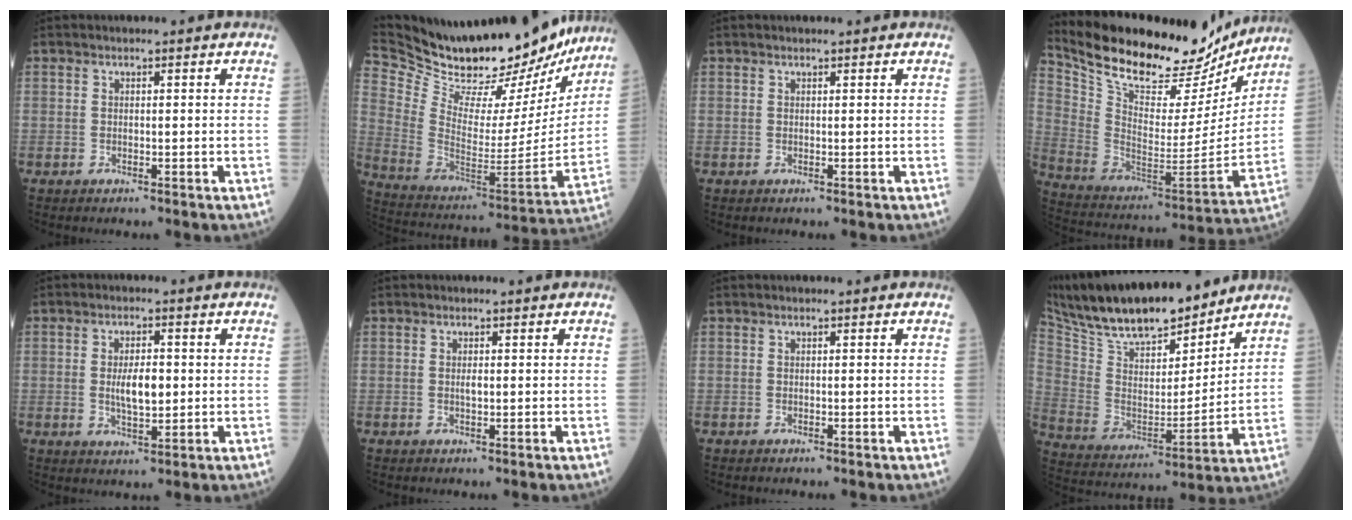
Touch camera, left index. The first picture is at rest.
{"total": 31.6, "force": [27.9, 8.6, 11.9], "torque": [-0.216, -0.050, 0.404]}
{"total": 0.9, "force": [0.9, 0.1, 0.3], "torque": [-0.001, 0.009, 0.014]}
{"total": 25.9, "force": [22.6, 7.0, 10.5], "torque": [-0.187, -0.023, 0.342]}
{"total": 4.9, "force": [0.0, 1.9, 4.5], "torque": [-0.081, -0.004, 0.004]}
{"total": 0.8, "force": [0.0, 0.3, 0.7], "torque": [-0.010, -0.003, 0.000]}
{"total": 0.0}
{"total": 21.7, "force": [18.2, 5.5, 10.4], "torque": [-0.186, 0.010, 0.314]}